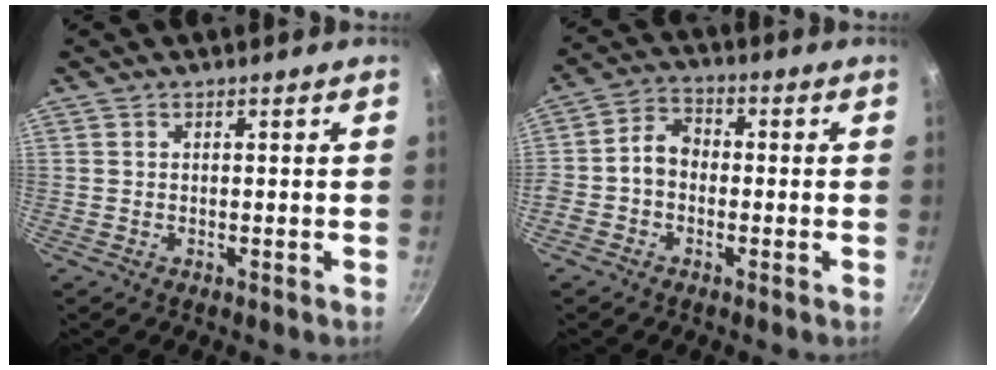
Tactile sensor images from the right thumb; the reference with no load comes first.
{"total": 5.7, "force": [-1.1, 4.5, 3.3], "torque": [-0.039, 0.023, -0.036]}